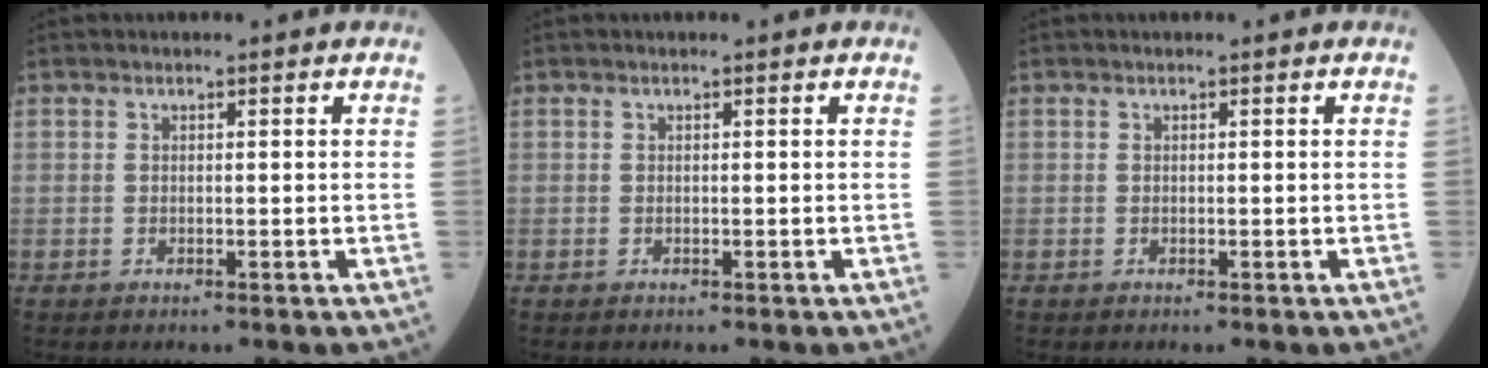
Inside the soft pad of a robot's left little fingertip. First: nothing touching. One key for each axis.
{"total": 0.0}
{"total": 0.0}